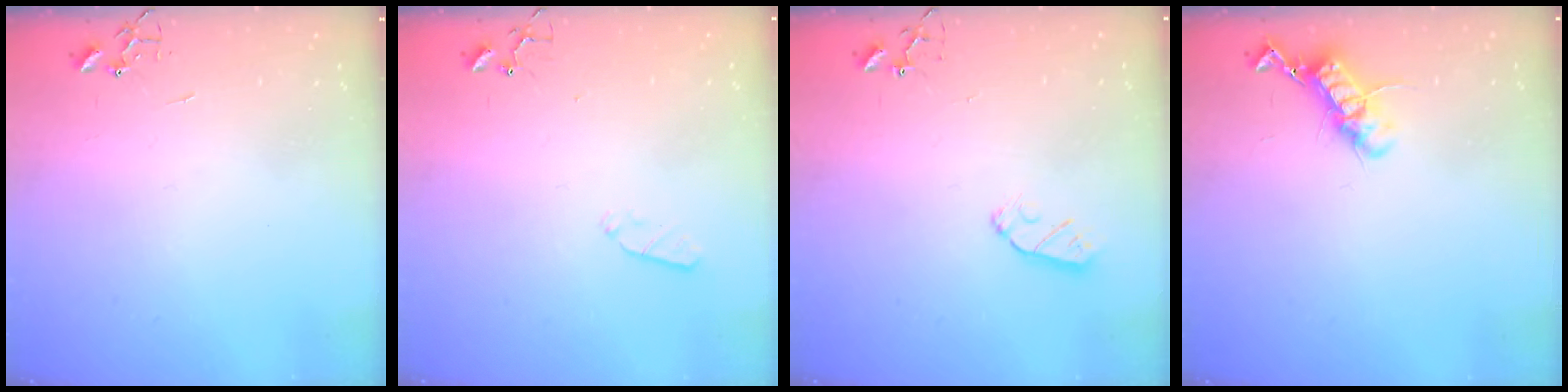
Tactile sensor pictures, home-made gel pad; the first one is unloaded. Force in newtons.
{"total": 3.6, "press": 3.6, "slide": 0.5}
{"total": 5.5, "press": 5.4, "slide": 0.8}
{"total": 12.2, "press": 12.2, "slide": 0.6}